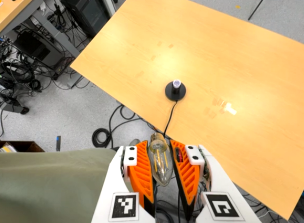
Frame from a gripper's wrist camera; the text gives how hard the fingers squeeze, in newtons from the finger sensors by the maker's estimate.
{"total": 20.5, "left": 21.6, "right": 19.4}